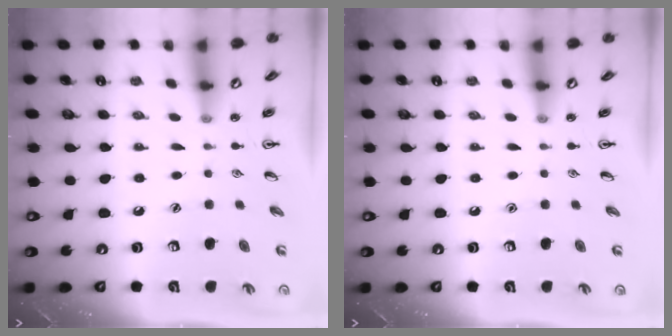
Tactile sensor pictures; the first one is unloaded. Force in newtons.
{"total": 0.0}